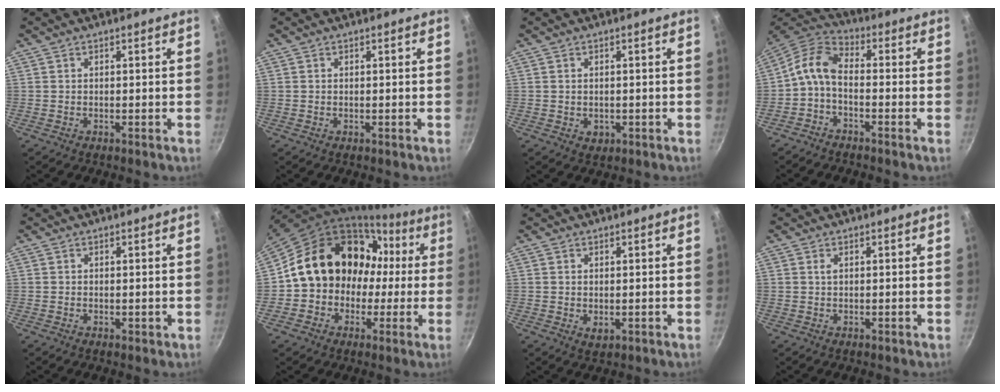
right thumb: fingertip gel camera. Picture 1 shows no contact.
{"total": 0.0}
{"total": 2.0, "force": [-0.3, 1.7, 1.2], "torque": [-0.016, -0.001, 0.000]}
{"total": 7.5, "force": [-1.9, 4.2, 6.0], "torque": [-0.132, 0.041, -0.049]}
{"total": 0.6, "force": [0.1, 0.4, 0.3], "torque": [-0.002, 0.001, 0.002]}
{"total": 18.7, "force": [0.9, 15.5, 10.3], "torque": [-0.136, 0.068, 0.015]}
{"total": 1.8, "force": [0.2, 1.2, 1.3], "torque": [-0.021, -0.005, 0.005]}
{"total": 0.9, "force": [0.4, 0.5, 0.7], "torque": [-0.012, 0.001, 0.006]}